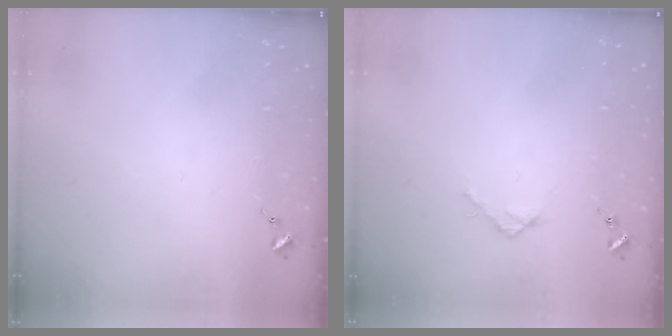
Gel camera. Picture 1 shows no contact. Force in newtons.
{"total": 2.7, "press": 2.7, "slide": 0.3}